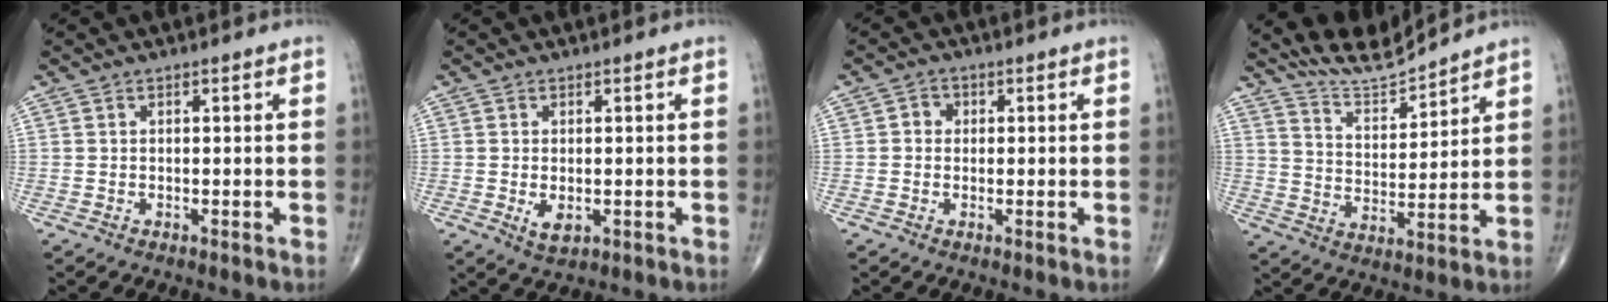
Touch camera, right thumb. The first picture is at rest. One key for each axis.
{"total": 2.9, "fx": -0.4, "fy": 1.7, "fz": 2.4, "tx": -0.034, "ty": -0.006, "tz": 0.001}
{"total": 2.1, "fx": 0.1, "fy": 1.9, "fz": 0.8, "tx": 0.000, "ty": 0.005, "tz": -0.004}
{"total": 8.4, "fx": 8.3, "fy": 0.0, "fz": 0.7, "tx": -0.007, "ty": -0.055, "tz": 0.168}